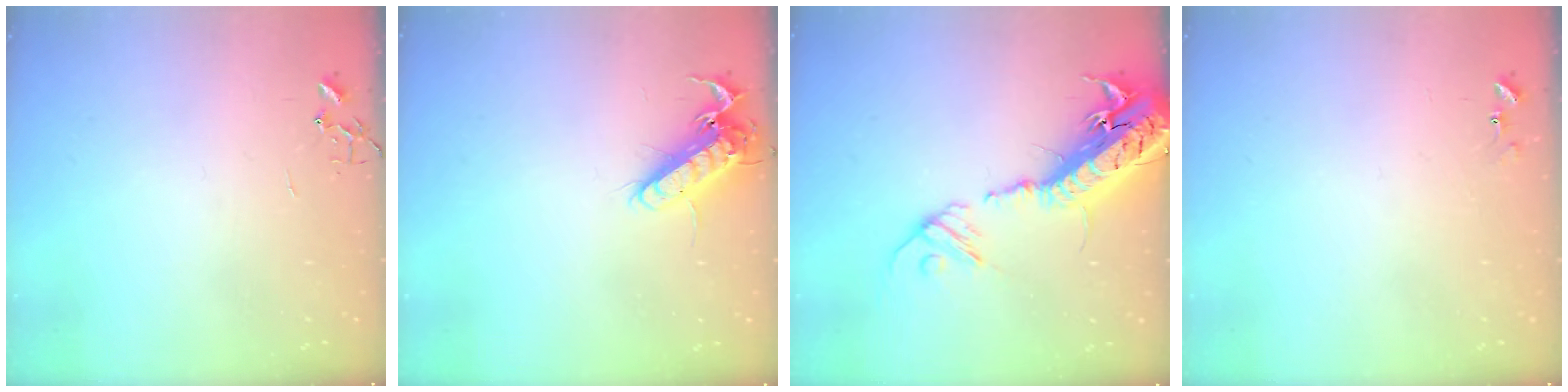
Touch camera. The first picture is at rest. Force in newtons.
{"total": 13.8, "press": 13.7, "slide": 2.0}
{"total": 23.7, "press": 23.1, "slide": 5.3}
{"total": 6.0, "press": 5.9, "slide": 0.6}